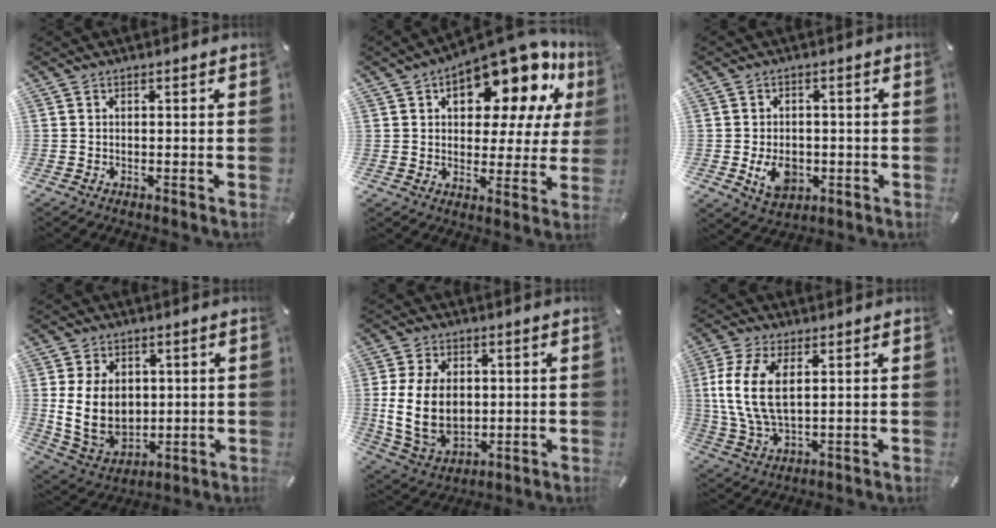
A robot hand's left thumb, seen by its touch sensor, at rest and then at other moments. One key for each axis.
{"total": 18.8, "fx": 11.5, "fy": 8.9, "fz": 11.9, "tx": -0.169, "ty": -0.080, "tz": 0.191}
{"total": 7.4, "fx": -1.7, "fy": 5.6, "fz": 4.5, "tx": -0.085, "ty": -0.002, "tz": -0.030}
{"total": 12.7, "fx": 1.9, "fy": 10.0, "fz": 7.6, "tx": -0.160, "ty": -0.008, "tz": 0.033}
{"total": 15.0, "fx": 0.8, "fy": 10.8, "fz": 10.4, "tx": -0.218, "ty": -0.002, "tz": 0.015}
{"total": 11.4, "fx": 2.4, "fy": 6.1, "fz": 9.3, "tx": -0.216, "ty": -0.004, "tz": 0.043}